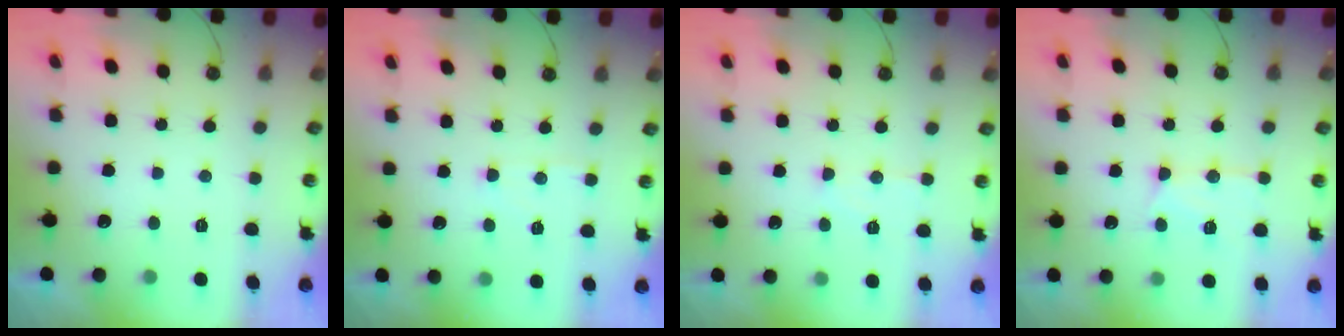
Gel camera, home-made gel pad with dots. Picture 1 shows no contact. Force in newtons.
{"total": 3.7, "press": 3.6, "slide": 0.6}
{"total": 8.0, "press": 8.0, "slide": 0.7}
{"total": 13.0, "press": 12.9, "slide": 1.1}